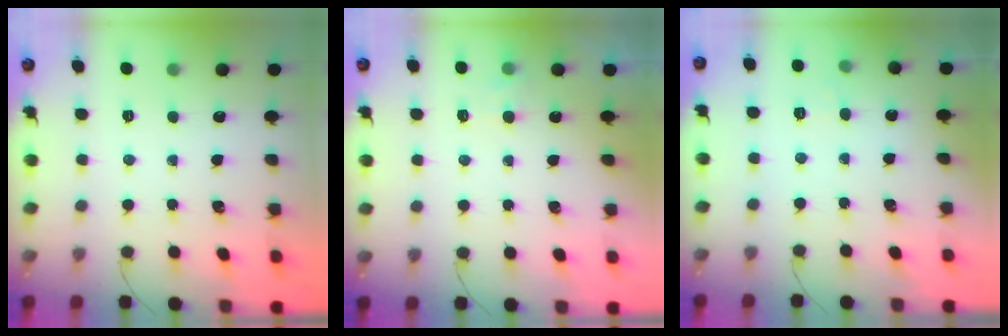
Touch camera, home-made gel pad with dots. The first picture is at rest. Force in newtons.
{"total": 5.2, "press": 4.9, "slide": 1.6}
{"total": 3.0, "press": 2.6, "slide": 1.5}